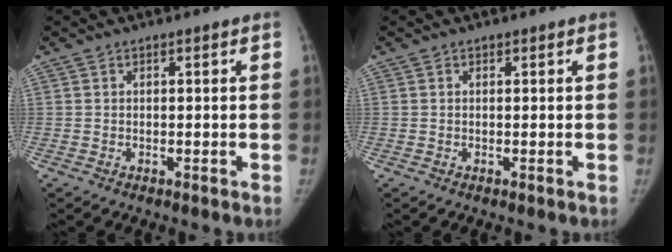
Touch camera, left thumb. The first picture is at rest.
{"total": 0.0}